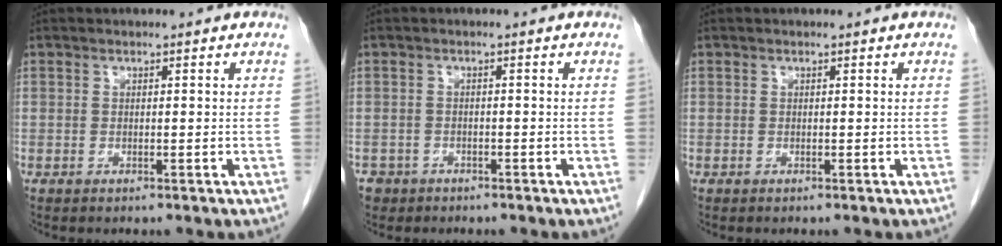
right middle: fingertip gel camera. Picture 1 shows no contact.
{"total": 3.1, "force": [-2.2, 2.2, 0.0], "torque": [-0.004, 0.005, -0.041]}
{"total": 0.0}